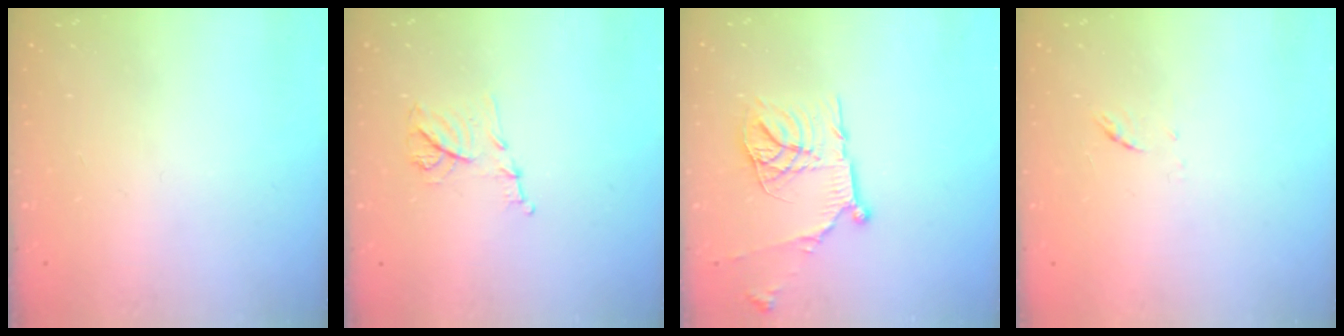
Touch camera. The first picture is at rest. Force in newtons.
{"total": 8.8, "press": 8.7, "slide": 1.0}
{"total": 15.2, "press": 15.2, "slide": 0.8}
{"total": 4.8, "press": 4.6, "slide": 1.3}